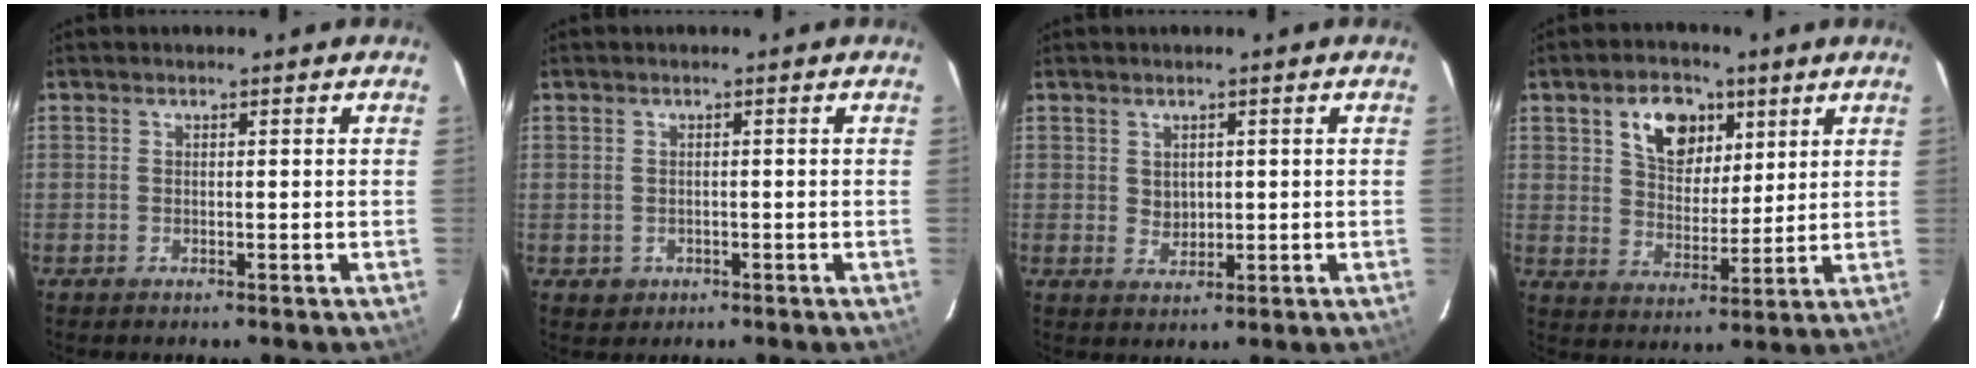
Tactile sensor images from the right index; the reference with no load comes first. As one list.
[{"total": 2.3, "force": [-0.4, 2.2, 0.4], "torque": [-0.008, 0.000, 0.000]}, {"total": 2.6, "force": [0.8, 2.2, 1.2], "torque": [-0.015, 0.003, 0.020]}, {"total": 10.6, "force": [5.1, 6.9, 6.2], "torque": [-0.105, 0.015, 0.091]}]